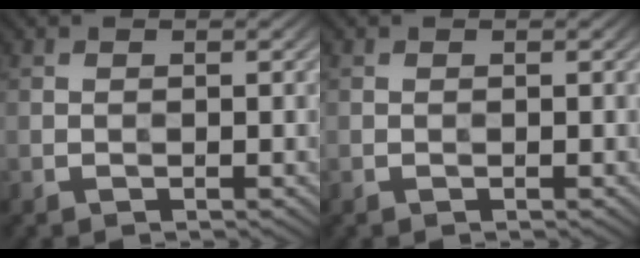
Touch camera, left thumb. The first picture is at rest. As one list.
[{"total": 0.0}]